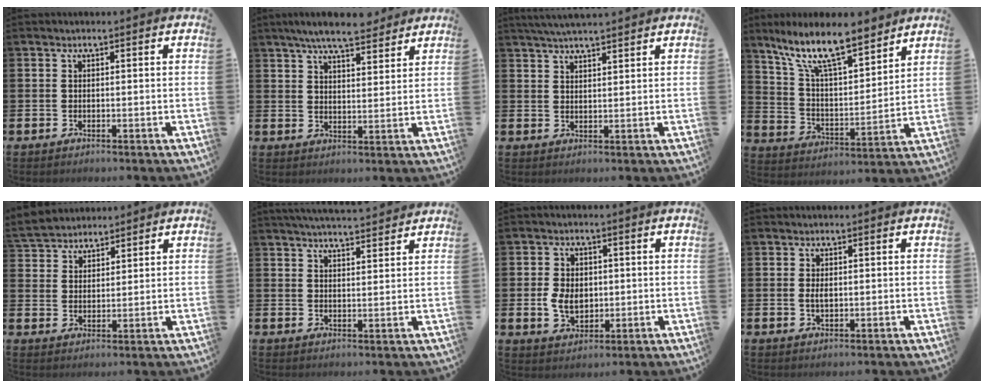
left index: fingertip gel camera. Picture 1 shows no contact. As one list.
[{"total": 6.9, "force": [6.4, 1.1, 2.4], "torque": [-0.050, -0.024, 0.112]}, {"total": 4.0, "force": [3.8, 0.3, 1.2], "torque": [-0.028, -0.009, 0.069]}, {"total": 12.0, "force": [9.9, 2.7, 6.2], "torque": [-0.149, -0.050, 0.173]}, {"total": 4.2, "force": [4.0, 1.2, -0.5], "torque": [-0.012, -0.014, 0.076]}, {"total": 4.2, "force": [4.1, -0.2, 0.4], "torque": [-0.013, -0.022, 0.074]}, {"total": 4.8, "force": [0.0, 3.6, 3.3], "torque": [-0.054, 0.006, -0.004]}, {"total": 1.3, "force": [0.2, 0.7, 1.1], "torque": [-0.009, -0.001, -0.002]}]